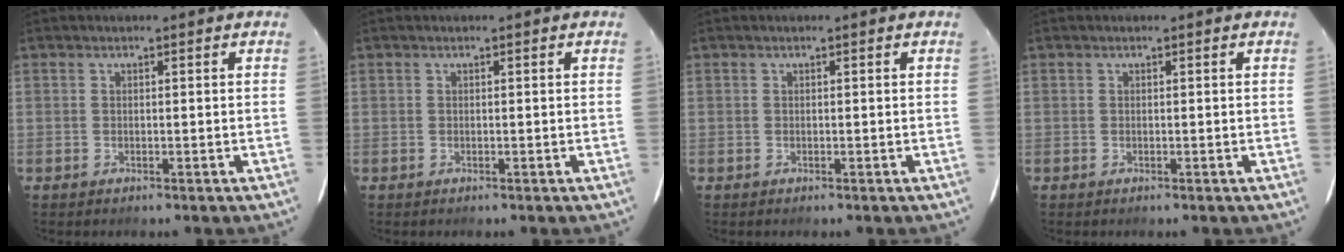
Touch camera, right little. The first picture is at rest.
{"total": 0.0}
{"total": 0.0}
{"total": 0.0}